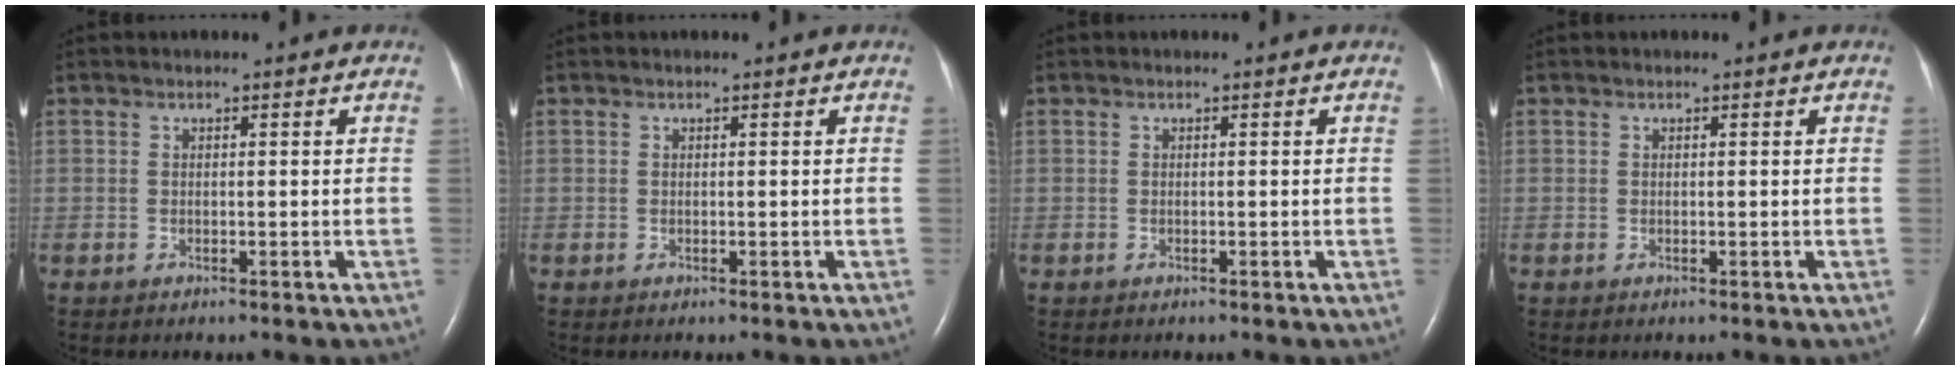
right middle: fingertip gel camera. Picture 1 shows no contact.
{"total": 0.0}
{"total": 0.0}
{"total": 0.0}